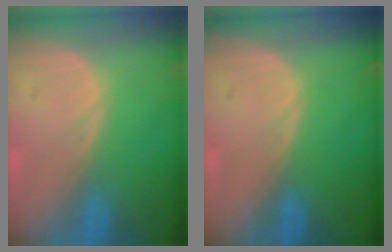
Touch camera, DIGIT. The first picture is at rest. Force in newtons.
{"total": 0.0}